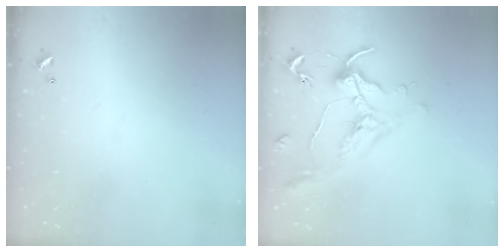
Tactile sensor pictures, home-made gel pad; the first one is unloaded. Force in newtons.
{"total": 1.3, "press": 1.1, "slide": 0.6}